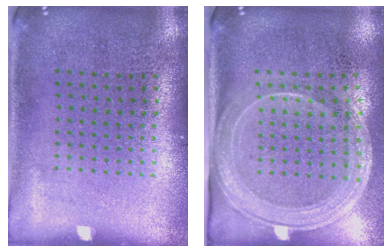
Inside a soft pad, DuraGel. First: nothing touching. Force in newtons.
{"total": 2.0, "press": 1.7, "slide": 1.1}